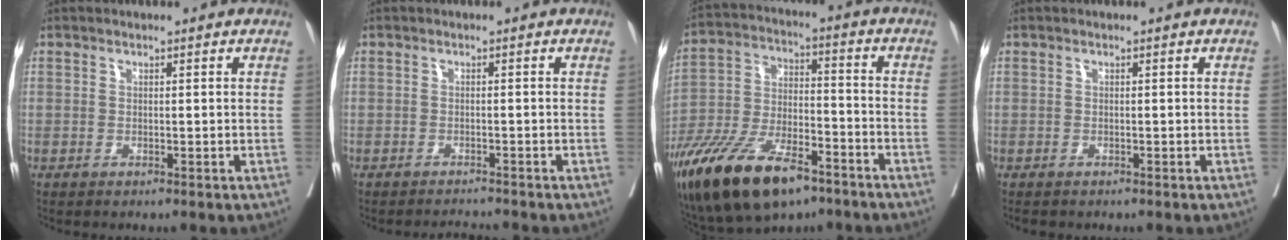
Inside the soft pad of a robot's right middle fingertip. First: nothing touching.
{"total": 1.5, "force": [-1.4, -0.5, -0.3], "torque": [0.003, -0.011, -0.018]}
{"total": 19.8, "force": [-13.1, 7.0, 13.1], "torque": [-0.270, -0.020, -0.236]}
{"total": 1.0, "force": [-0.9, 0.4, 0.3], "torque": [-0.010, -0.003, -0.015]}